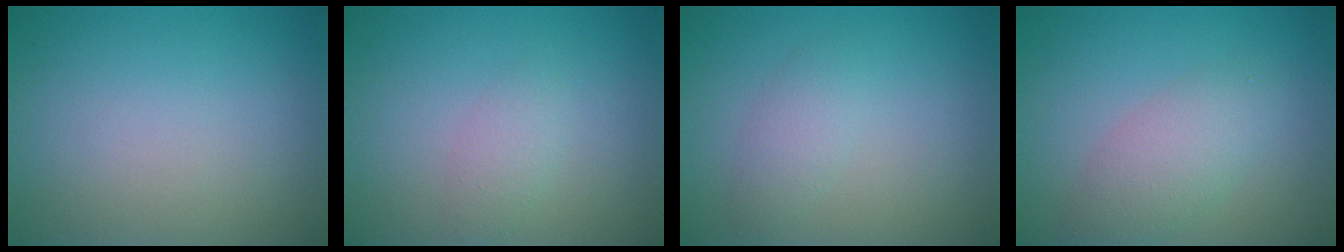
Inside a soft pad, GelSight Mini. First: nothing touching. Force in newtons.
{"total": 1.6, "press": 1.6, "slide": 0.0}
{"total": 1.7, "press": 1.7, "slide": 0.0}
{"total": 3.4, "press": 3.4, "slide": 0.0}